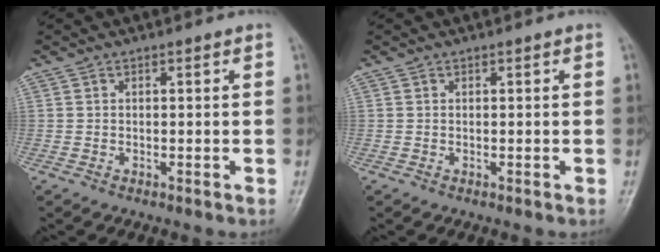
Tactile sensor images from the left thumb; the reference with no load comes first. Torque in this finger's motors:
{"motor_torque": [0.18, -0.13, 0.00, -0.09, 0.00]}